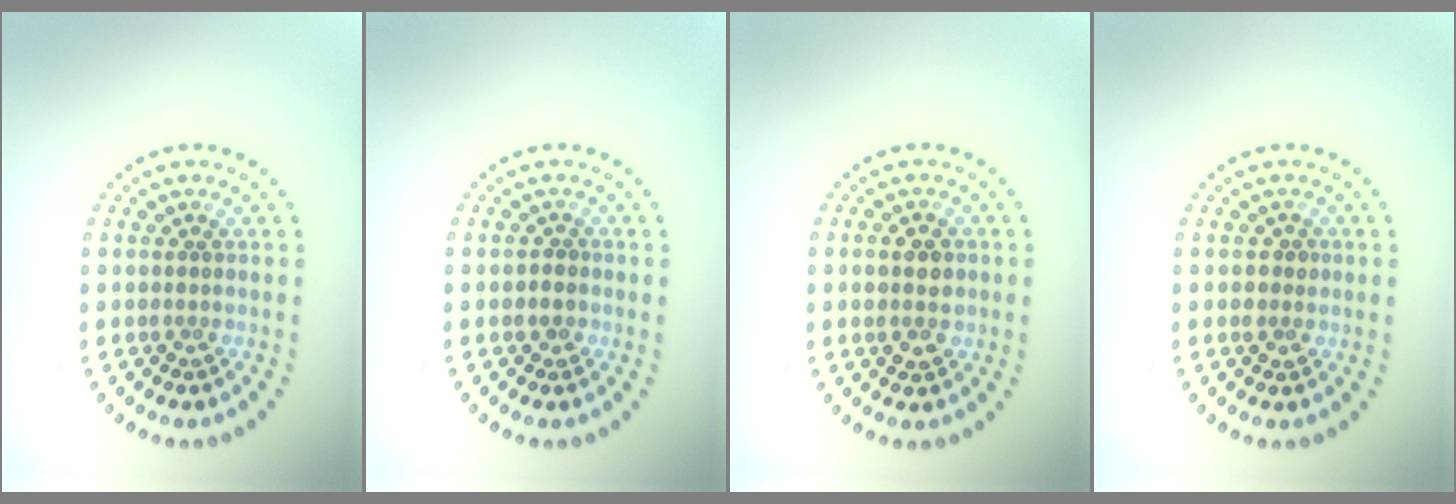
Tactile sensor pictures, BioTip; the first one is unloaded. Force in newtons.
{"total": 0.9, "press": 0.8, "slide": 0.5}
{"total": 2.3, "press": 2.3, "slide": 0.0}
{"total": 1.3, "press": 1.3, "slide": 0.3}